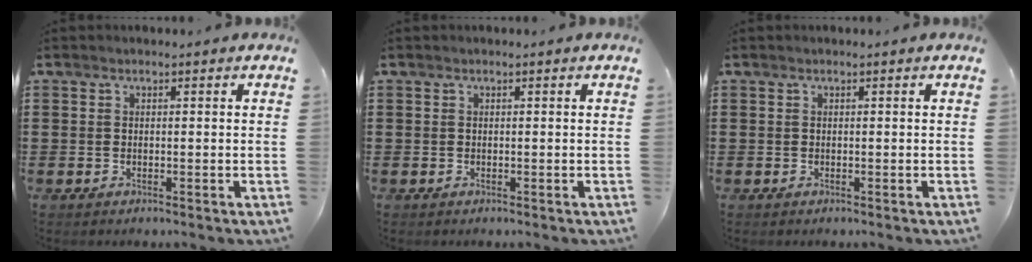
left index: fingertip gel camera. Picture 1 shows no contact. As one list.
[{"total": 0.0}, {"total": 0.0}]